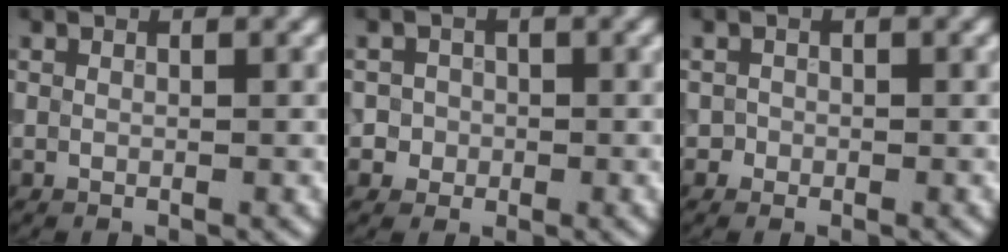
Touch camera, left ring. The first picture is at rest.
{"total": 2.0, "force": [-0.1, 2.0, 0.3], "torque": [0.022, 0.006, -0.011]}
{"total": 0.7, "force": [-0.2, 0.7, -0.1], "torque": [0.010, -0.001, -0.005]}